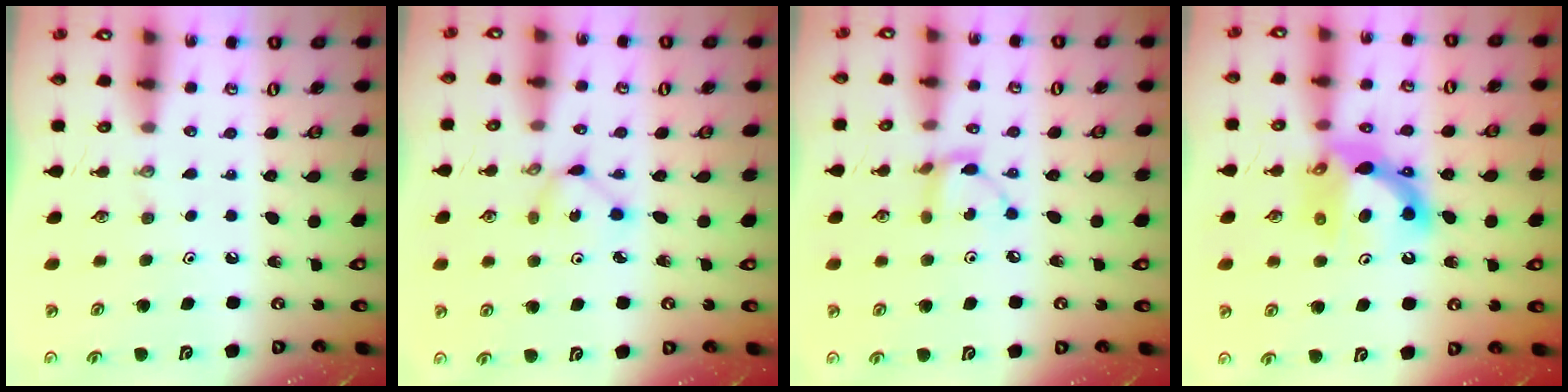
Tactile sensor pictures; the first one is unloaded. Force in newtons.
{"total": 1.9, "press": 1.9, "slide": 0.2}
{"total": 3.7, "press": 3.7, "slide": 0.2}
{"total": 10.8, "press": 10.6, "slide": 2.4}